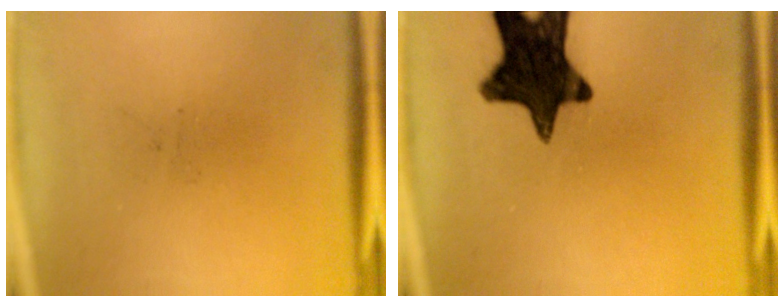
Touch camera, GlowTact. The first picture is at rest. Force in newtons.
{"total": 15.3}